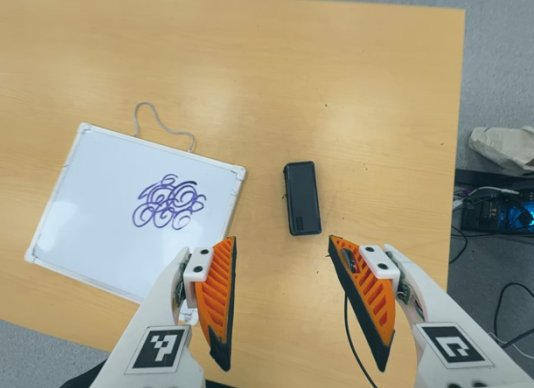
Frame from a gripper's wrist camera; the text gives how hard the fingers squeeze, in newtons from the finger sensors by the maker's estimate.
{"total": 0.0}